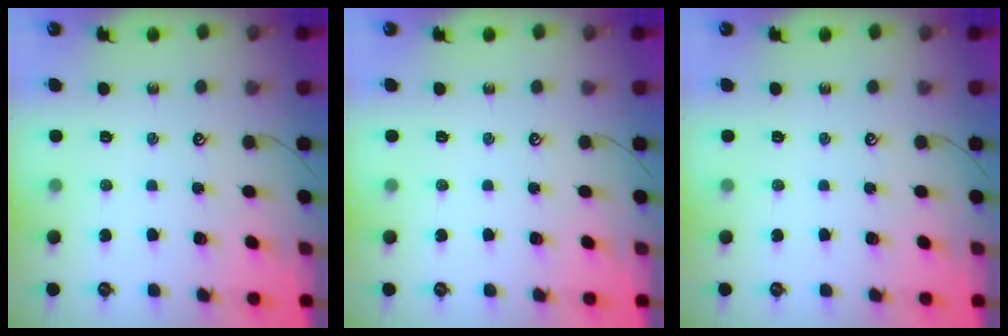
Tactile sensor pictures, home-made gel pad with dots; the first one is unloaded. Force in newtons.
{"total": 0.0}
{"total": 0.0}